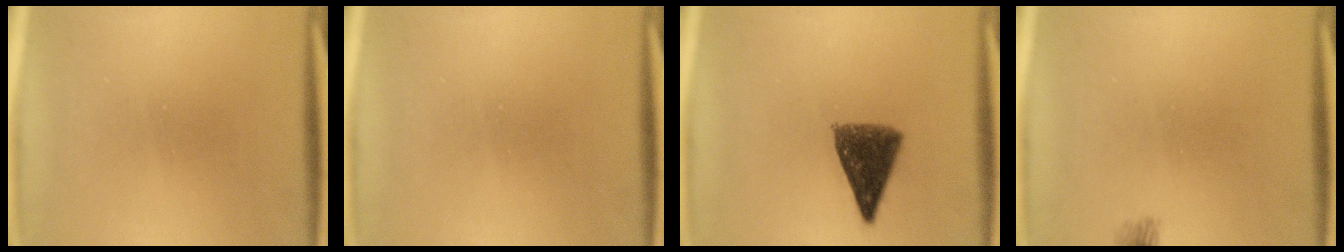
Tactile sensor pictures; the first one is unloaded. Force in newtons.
{"total": 0.0}
{"total": 7.0}
{"total": 1.6}